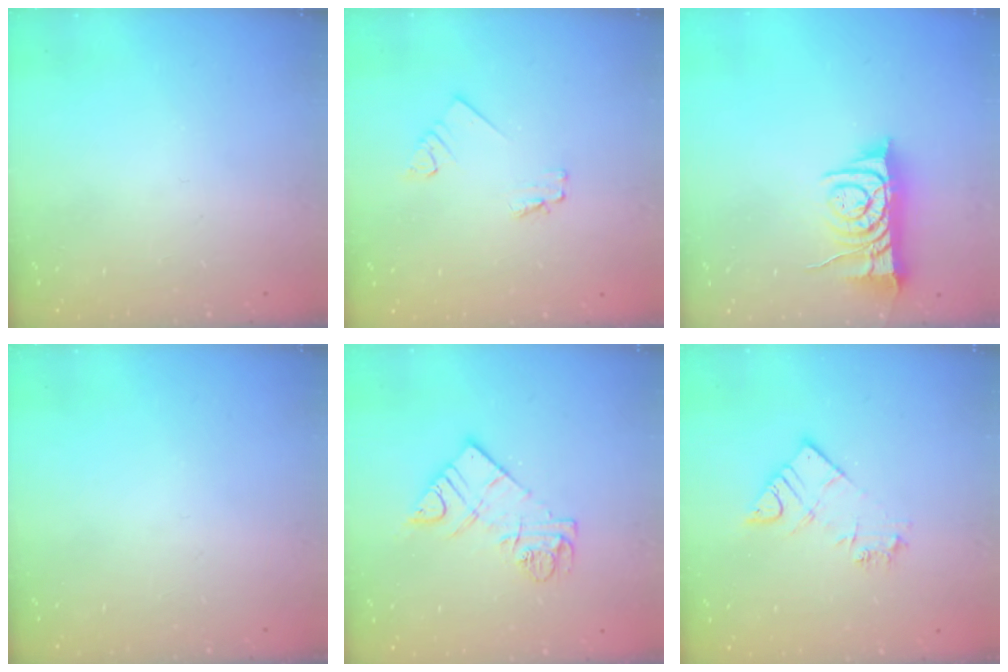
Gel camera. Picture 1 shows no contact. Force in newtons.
{"total": 1.6, "press": 1.6, "slide": 0.2}
{"total": 8.2, "press": 8.1, "slide": 1.0}
{"total": 0.0}
{"total": 10.6, "press": 10.6, "slide": 1.1}
{"total": 8.7, "press": 8.7, "slide": 0.8}